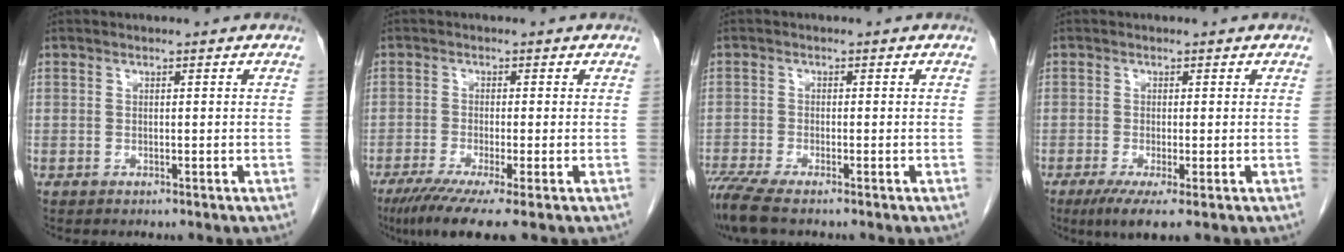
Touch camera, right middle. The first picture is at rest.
{"total": 7.4, "force": [-4.8, 0.0, 5.7], "torque": [-0.088, -0.019, -0.080]}
{"total": 4.7, "force": [-3.8, 0.1, 2.7], "torque": [-0.055, -0.015, -0.074]}
{"total": 4.7, "force": [-2.4, 0.4, 4.0], "torque": [-0.065, -0.015, -0.038]}